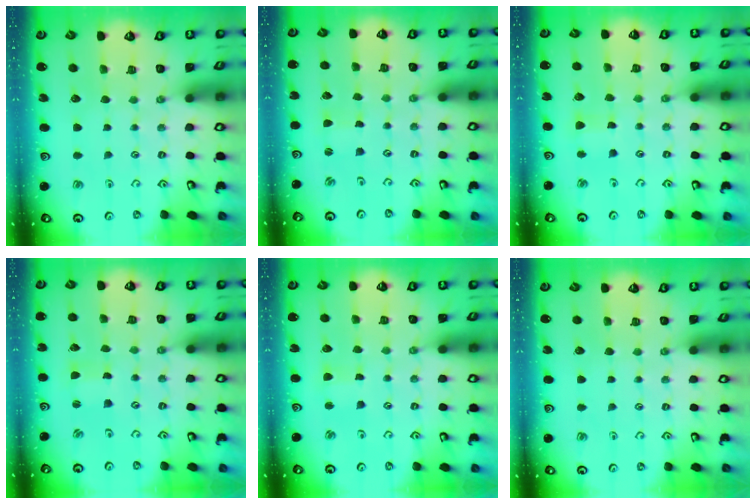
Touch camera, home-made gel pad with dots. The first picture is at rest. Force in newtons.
{"total": 0.7, "press": 0.7, "slide": 0.1}
{"total": 3.6, "press": 3.5, "slide": 0.4}
{"total": 0.8, "press": 0.8, "slide": 0.0}
{"total": 3.0, "press": 3.0, "slide": 0.3}
{"total": 0.0}